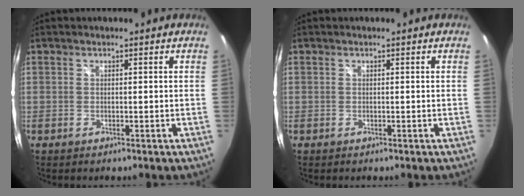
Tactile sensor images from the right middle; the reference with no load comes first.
{"total": 0.0}